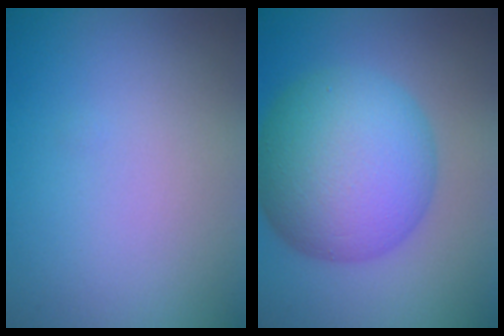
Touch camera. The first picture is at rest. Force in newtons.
{"total": 11.5, "press": 11.5, "slide": 0.1}